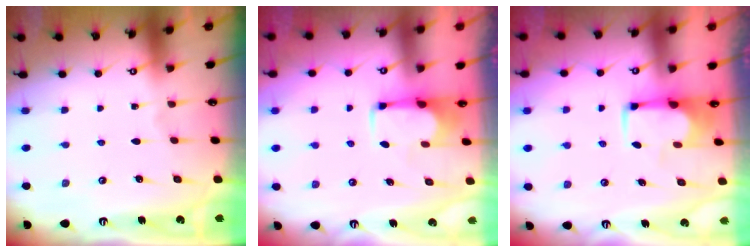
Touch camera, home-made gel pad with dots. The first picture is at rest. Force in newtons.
{"total": 1.9, "press": 1.7, "slide": 0.7}
{"total": 1.9, "press": 1.6, "slide": 1.0}